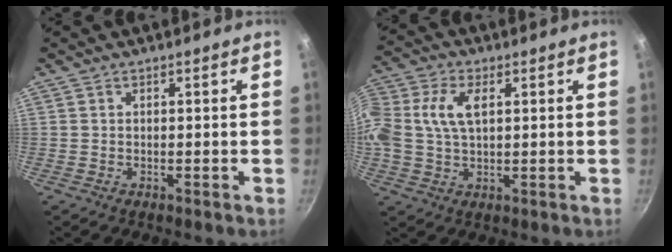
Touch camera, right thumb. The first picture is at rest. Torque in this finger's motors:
{"motor_torque": [0.21, 0.40, 0.79, 0.53, 0.16]}